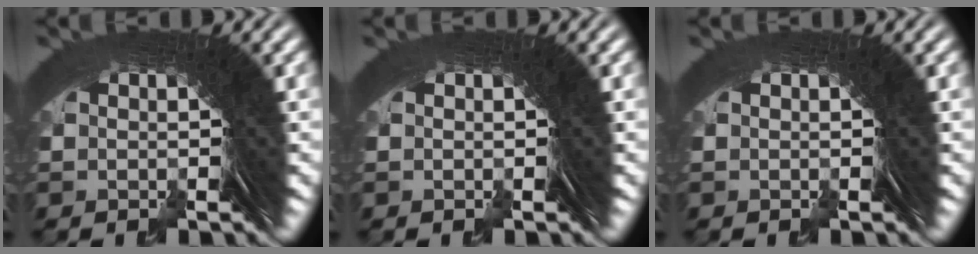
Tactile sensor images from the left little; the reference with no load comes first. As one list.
[{"total": 0.0}, {"total": 0.0}]